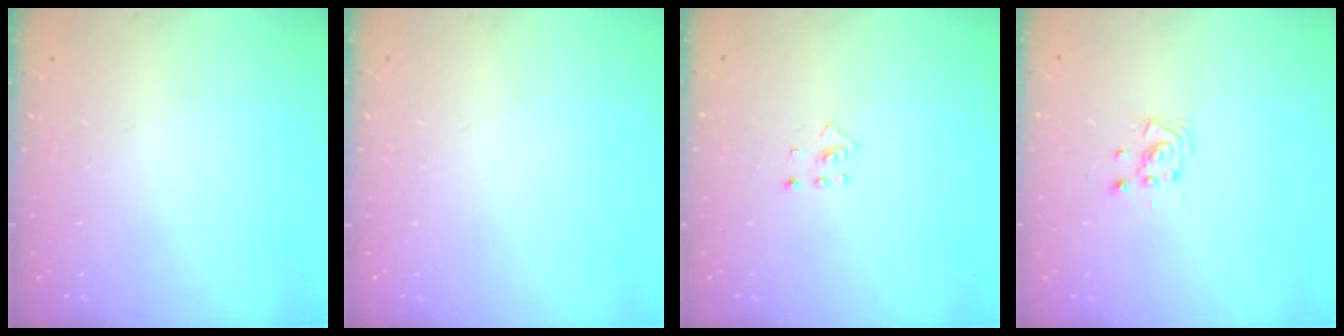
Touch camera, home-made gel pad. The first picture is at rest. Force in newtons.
{"total": 0.0}
{"total": 2.0, "press": 1.9, "slide": 0.8}
{"total": 2.9, "press": 2.9, "slide": 0.3}